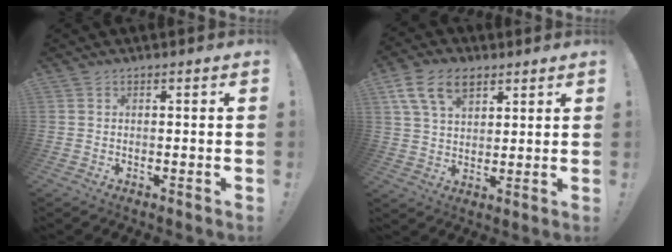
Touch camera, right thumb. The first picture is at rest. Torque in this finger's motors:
{"motor_torque": [0.09, 0.10, 0.27, -0.01, 0.01]}